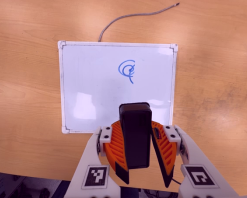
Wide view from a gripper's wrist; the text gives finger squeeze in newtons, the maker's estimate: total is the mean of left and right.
{"total": 8.4, "left": 9.2, "right": 7.6}